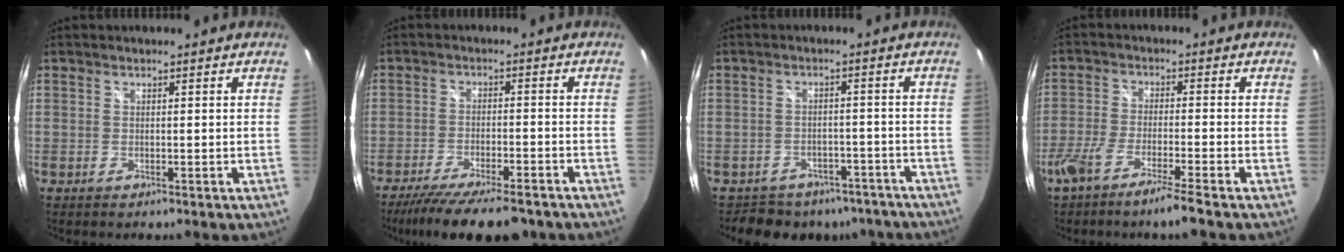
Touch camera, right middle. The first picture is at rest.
{"total": 14.8, "force": [-12.1, 3.1, 7.8], "torque": [-0.156, -0.034, -0.184]}
{"total": 12.1, "force": [-9.8, 6.4, 2.9], "torque": [-0.067, 0.012, -0.116]}
{"total": 7.3, "force": [-5.4, -0.2, 5.0], "torque": [-0.114, -0.014, -0.103]}